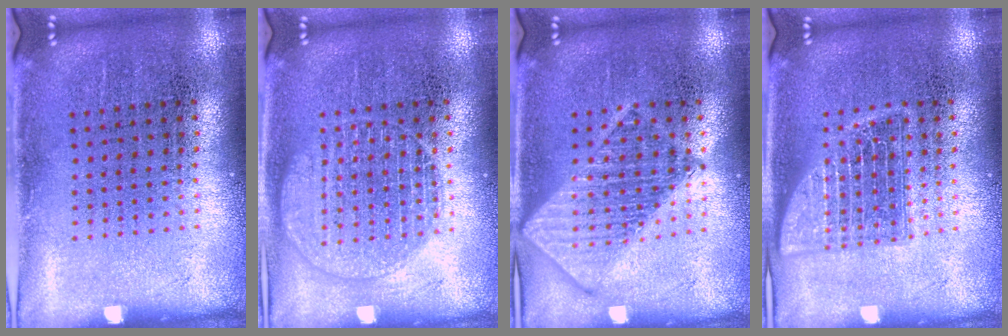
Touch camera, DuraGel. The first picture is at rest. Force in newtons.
{"total": 2.6, "press": 2.6, "slide": 0.4}
{"total": 2.8, "press": 2.8, "slide": 0.4}
{"total": 2.4, "press": 2.3, "slide": 0.5}